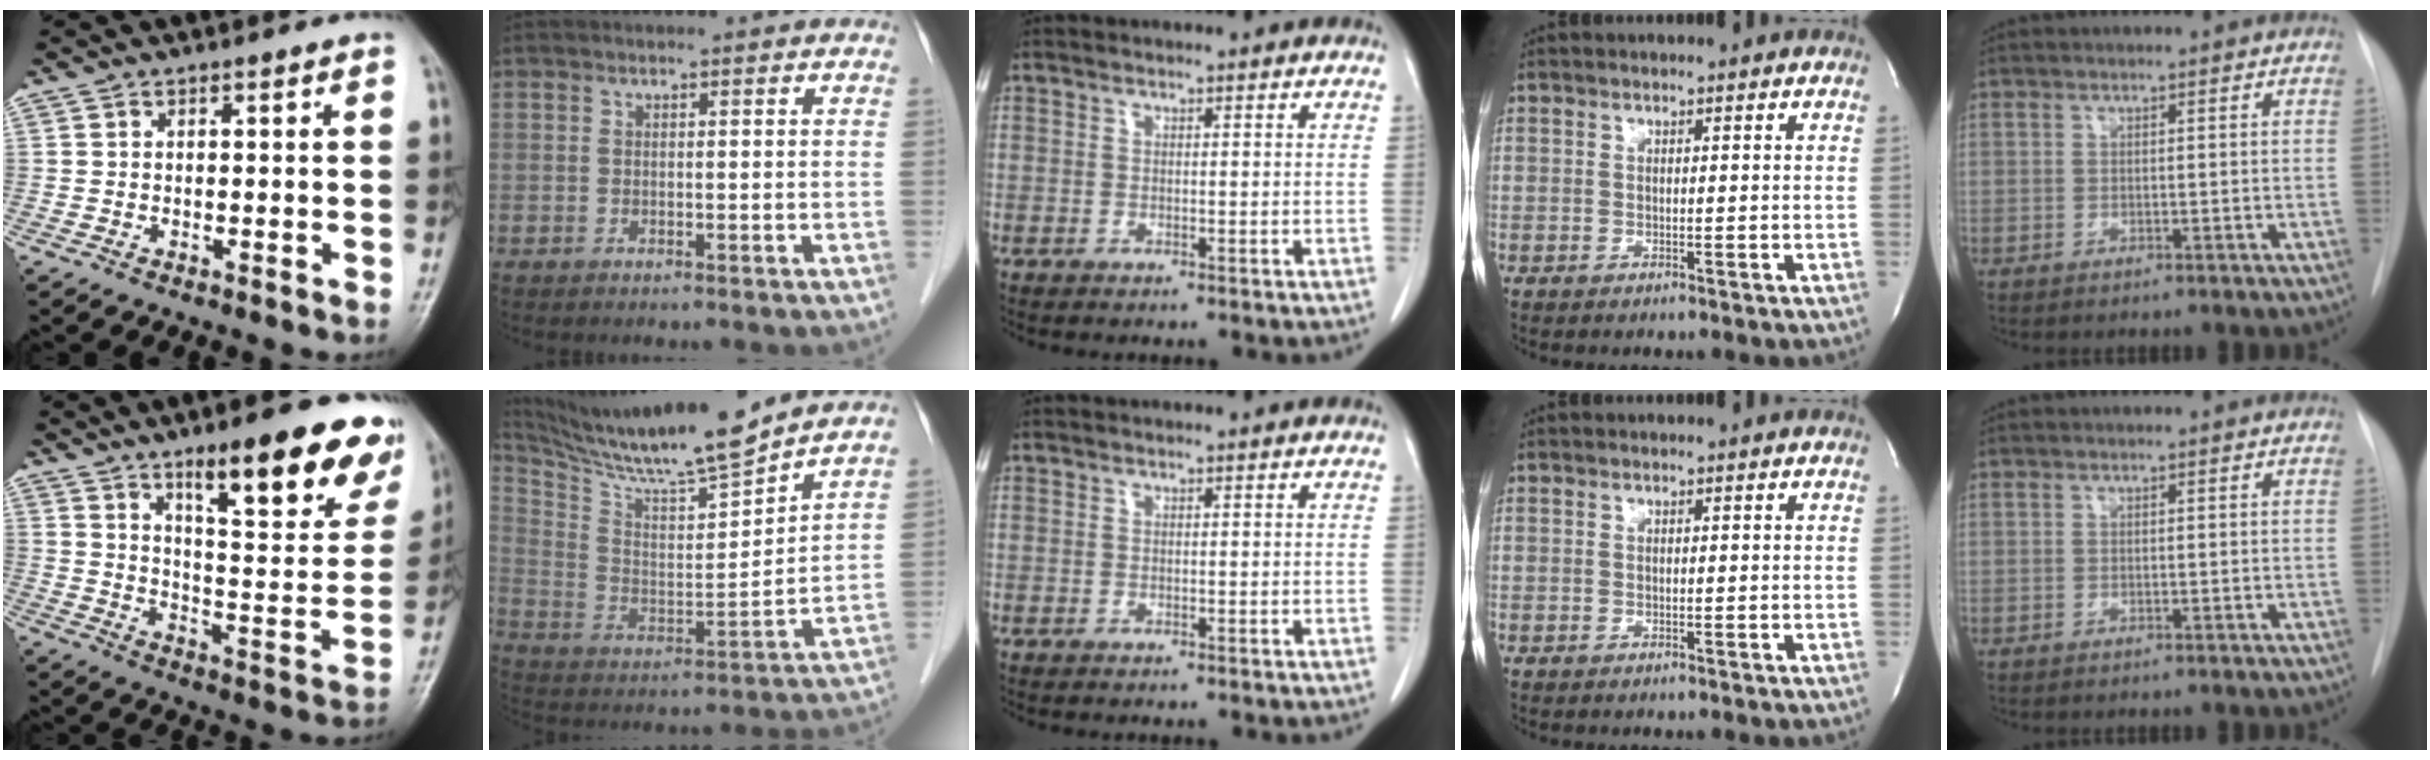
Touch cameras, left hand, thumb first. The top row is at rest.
{"thumb": {"total": 20.3, "force": [12.6, 5.7, 14.9], "torque": [-0.155, -0.064, 0.182]}, "index": {"total": 17.3, "force": [15.6, -0.3, 7.6], "torque": [-0.148, -0.008, 0.271]}}